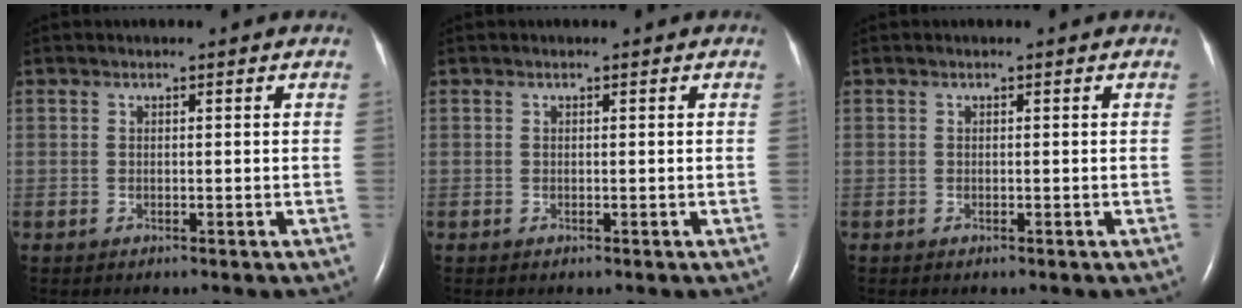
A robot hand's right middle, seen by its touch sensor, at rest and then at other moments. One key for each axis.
{"total": 0.0}
{"total": 0.0}